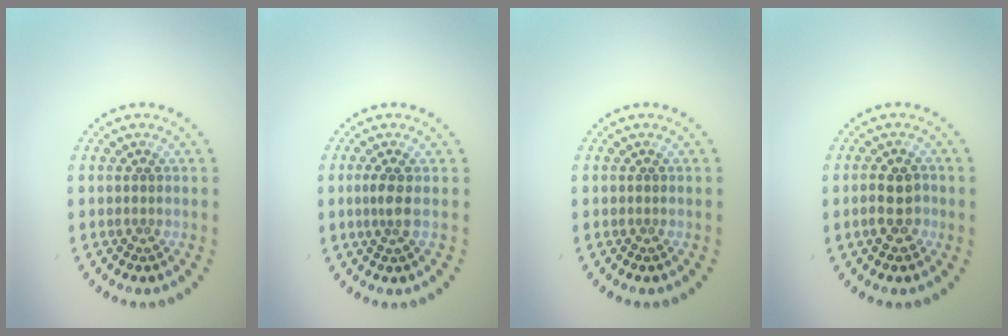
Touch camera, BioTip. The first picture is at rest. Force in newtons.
{"total": 1.5, "press": 1.2, "slide": 0.9}
{"total": 0.0}
{"total": 2.6, "press": 2.6, "slide": 0.3}